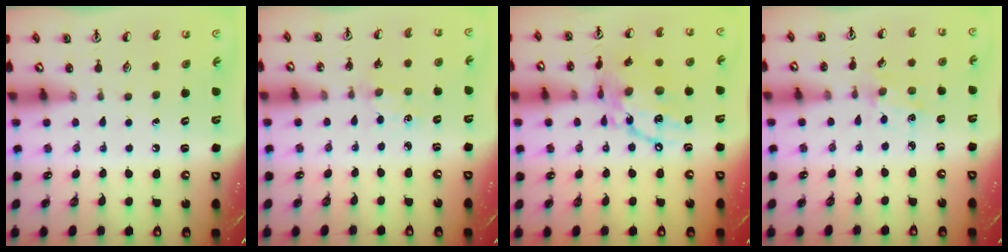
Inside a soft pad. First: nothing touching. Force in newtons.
{"total": 1.4, "press": 1.4, "slide": 0.2}
{"total": 15.4, "press": 15.3, "slide": 1.5}
{"total": 1.6, "press": 1.5, "slide": 0.3}